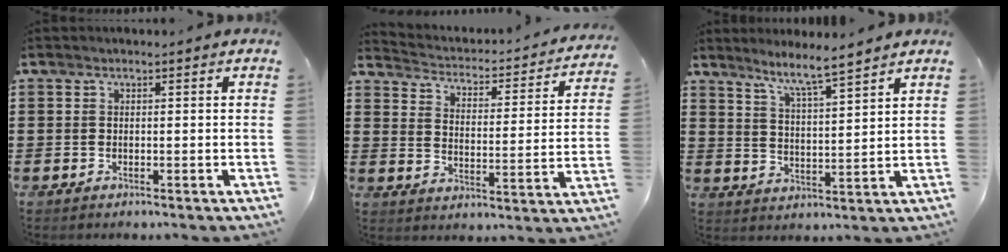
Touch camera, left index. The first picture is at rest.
{"total": 1.8, "force": [1.8, 0.3, 0.4], "torque": [-0.027, -0.026, 0.018]}
{"total": 5.1, "force": [4.6, -0.9, 2.0], "torque": [-0.057, -0.029, 0.076]}